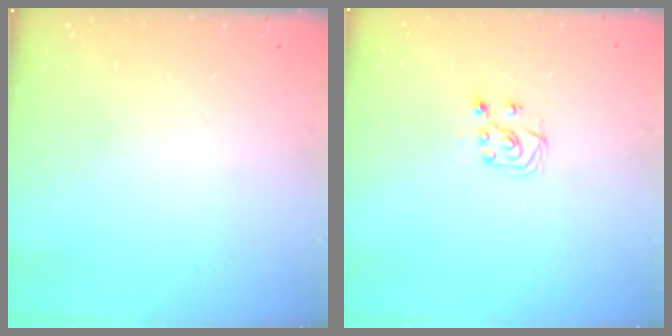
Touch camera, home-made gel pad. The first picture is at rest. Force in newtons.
{"total": 7.3, "press": 7.2, "slide": 0.5}